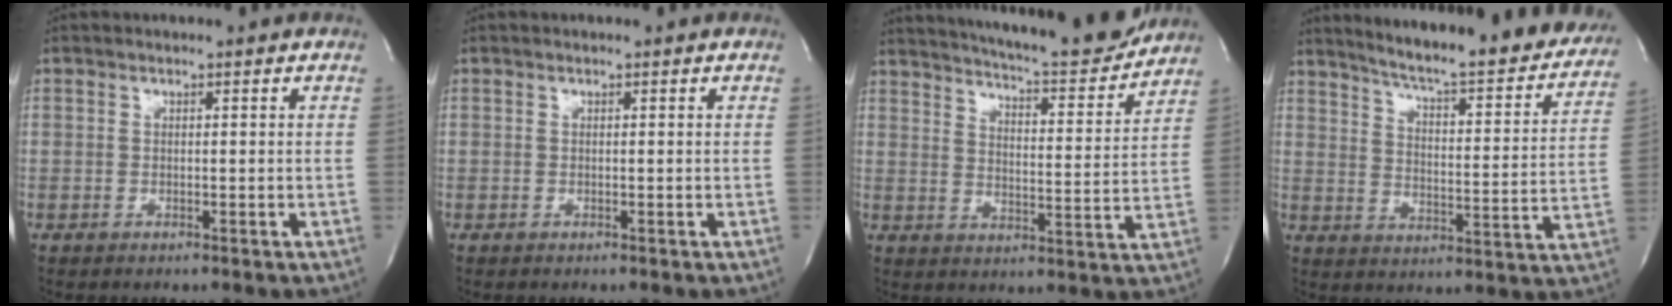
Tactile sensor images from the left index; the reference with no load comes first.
{"total": 0.0}
{"total": 18.6, "force": [17.1, 1.8, 7.0], "torque": [-0.113, -0.032, 0.230]}
{"total": 25.9, "force": [22.9, 3.1, 11.6], "torque": [-0.168, -0.063, 0.284]}